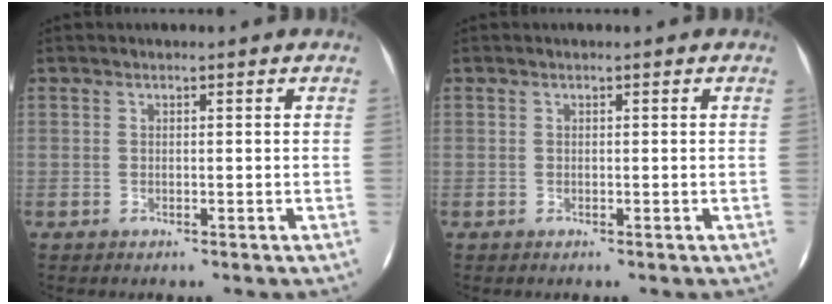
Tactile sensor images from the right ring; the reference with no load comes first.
{"total": 0.0}